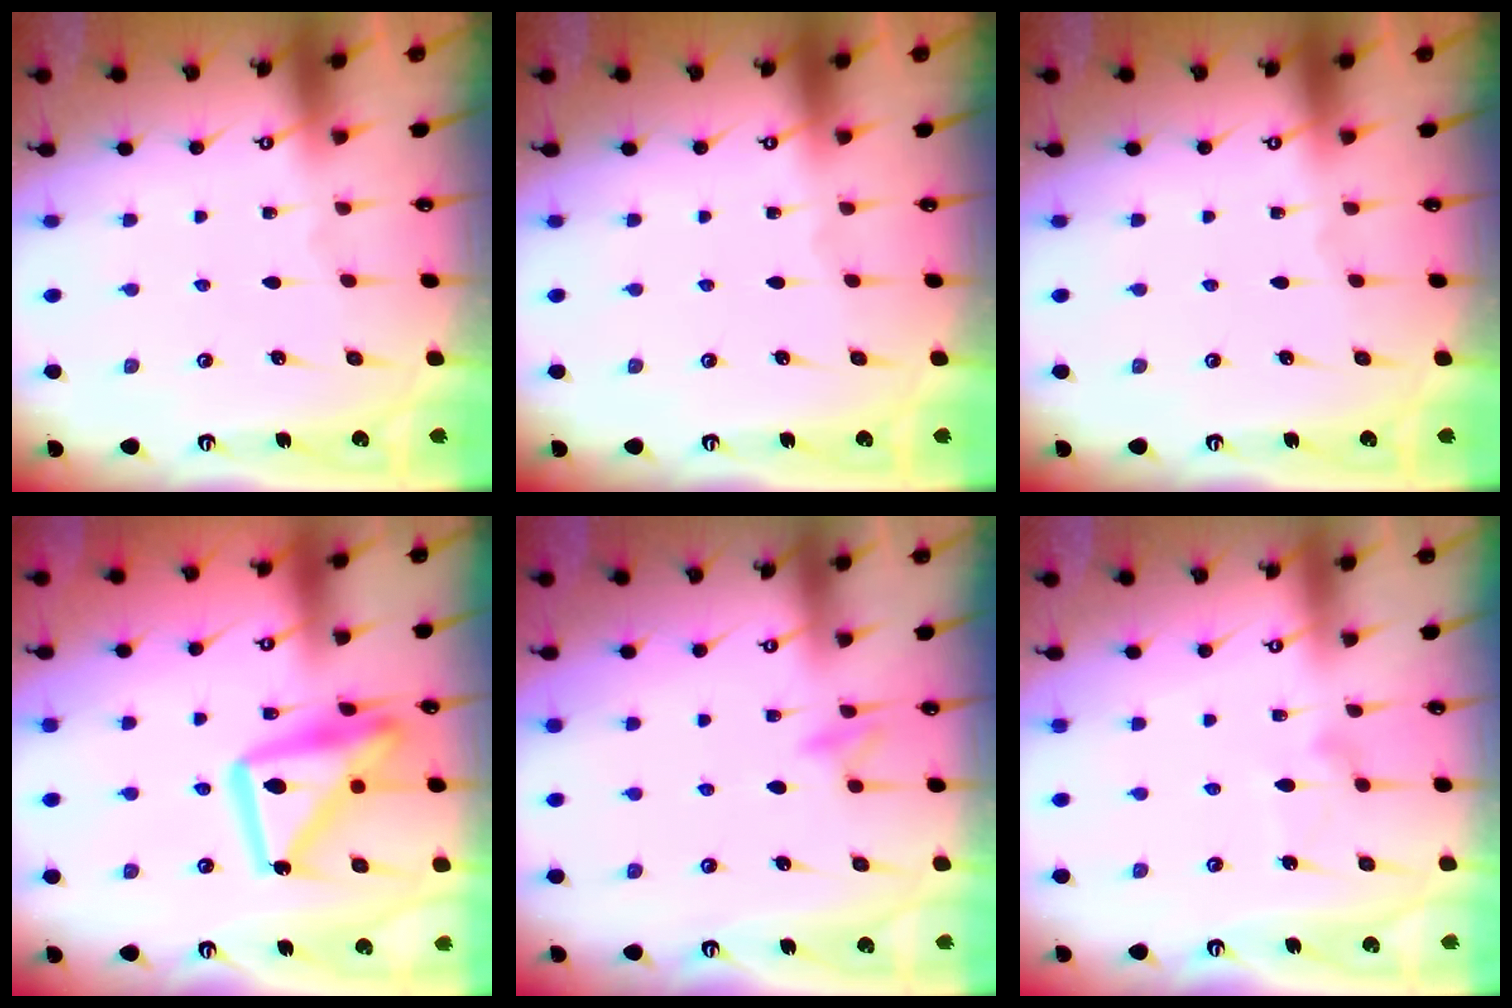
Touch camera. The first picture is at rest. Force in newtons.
{"total": 0.0}
{"total": 0.0}
{"total": 18.2, "press": 18.1, "slide": 1.6}
{"total": 8.7, "press": 8.7, "slide": 0.9}
{"total": 8.6, "press": 8.6, "slide": 0.5}